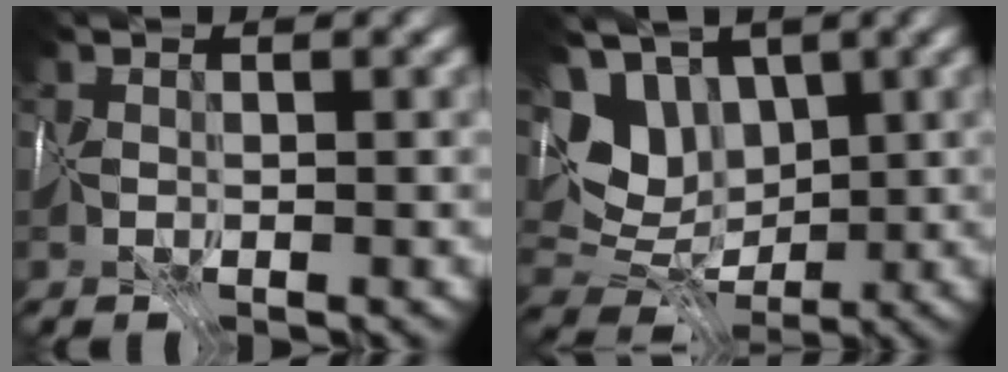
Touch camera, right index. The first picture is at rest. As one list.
[{"total": 6.2, "force": [2.3, 4.8, 3.1], "torque": [-0.055, 0.013, 0.043]}]